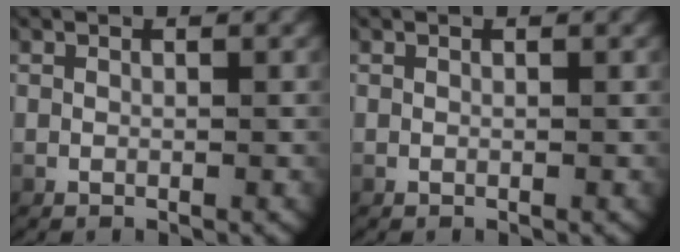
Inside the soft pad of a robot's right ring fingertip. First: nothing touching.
{"total": 0.0}